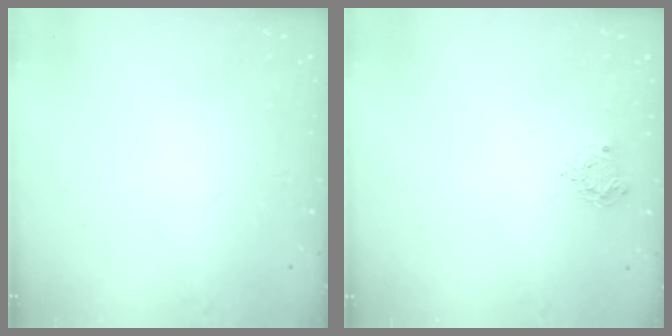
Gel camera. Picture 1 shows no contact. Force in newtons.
{"total": 5.5, "press": 5.5, "slide": 0.3}